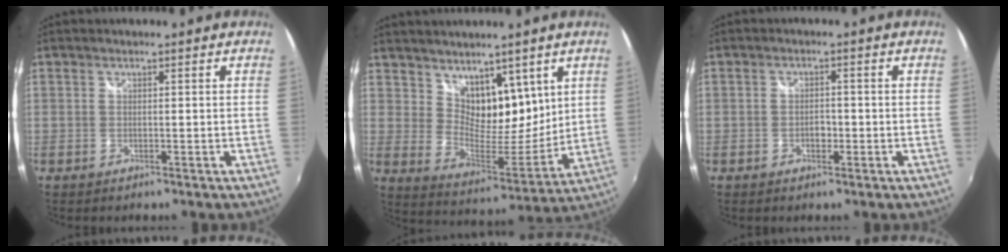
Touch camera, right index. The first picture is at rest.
{"total": 12.1, "force": [7.4, 7.2, 6.4], "torque": [-0.087, -0.010, 0.138]}
{"total": 2.3, "force": [-0.8, 1.5, 1.5], "torque": [-0.027, 0.002, -0.014]}